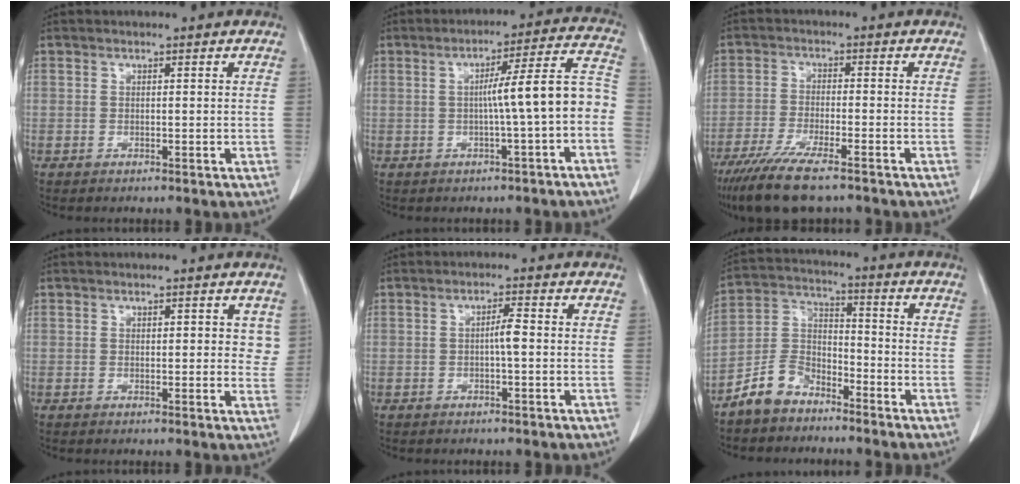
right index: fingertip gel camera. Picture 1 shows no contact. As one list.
[{"total": 9.2, "force": [-1.7, -0.2, 9.1], "torque": [-0.123, 0.032, -0.024]}, {"total": 10.8, "force": [-8.3, 1.6, 6.7], "torque": [-0.116, -0.026, -0.136]}, {"total": 3.6, "force": [1.4, 1.8, 2.8], "torque": [-0.019, -0.005, 0.011]}, {"total": 2.3, "force": [-0.2, 0.1, 2.3], "torque": [-0.039, 0.003, -0.004]}, {"total": 7.6, "force": [-5.9, 4.1, 2.4], "torque": [-0.055, 0.014, -0.118]}]